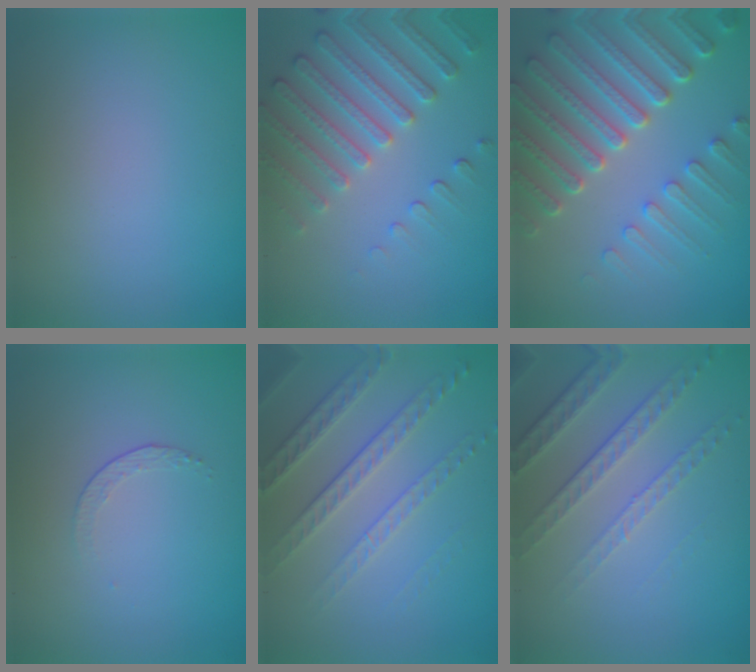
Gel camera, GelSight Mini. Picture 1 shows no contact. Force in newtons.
{"total": 4.7, "press": 4.0, "slide": 2.4}
{"total": 7.4, "press": 5.7, "slide": 4.7}
{"total": 1.2, "press": 0.5, "slide": 1.1}
{"total": 3.8, "press": 3.4, "slide": 1.5}
{"total": 4.7, "press": 3.3, "slide": 3.3}